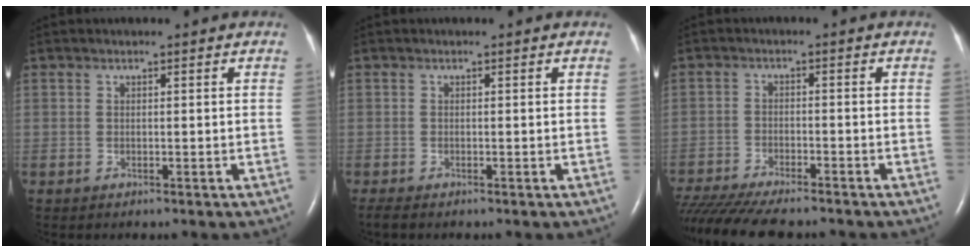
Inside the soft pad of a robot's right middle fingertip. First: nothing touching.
{"total": 1.4, "force": [-1.2, 0.2, 0.7], "torque": [-0.019, -0.006, -0.018]}
{"total": 14.8, "force": [-12.9, 2.2, 6.8], "torque": [-0.129, -0.029, -0.198]}